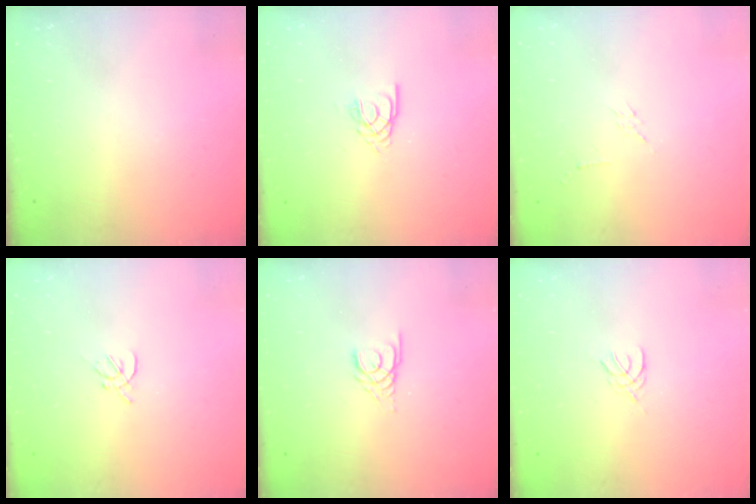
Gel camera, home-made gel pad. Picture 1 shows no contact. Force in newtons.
{"total": 2.6, "press": 2.6, "slide": 0.3}
{"total": 2.3, "press": 2.3, "slide": 0.4}
{"total": 1.6, "press": 1.5, "slide": 0.5}
{"total": 3.0, "press": 2.9, "slide": 0.3}
{"total": 2.1, "press": 2.0, "slide": 0.4}